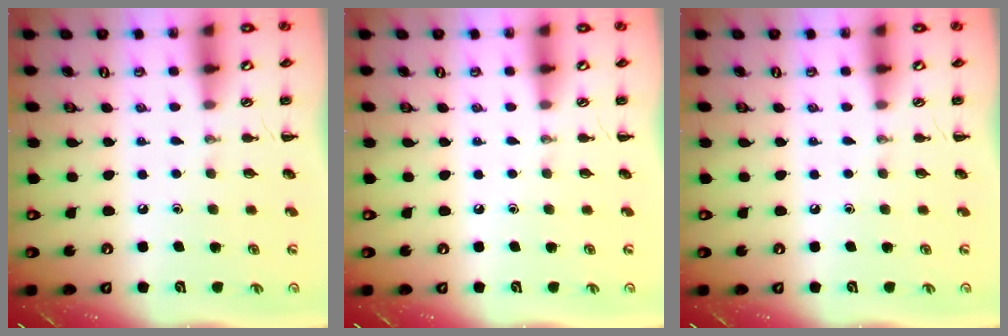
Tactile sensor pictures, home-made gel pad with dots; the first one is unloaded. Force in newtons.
{"total": 0.0}
{"total": 0.0}